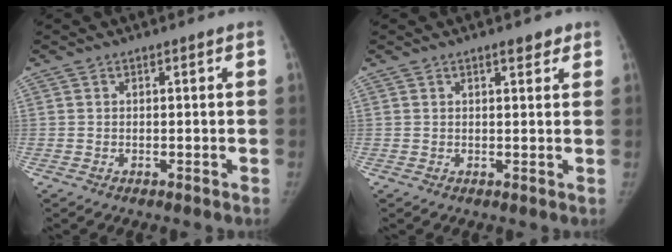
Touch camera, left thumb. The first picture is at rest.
{"total": 2.4, "force": [1.6, 0.9, 1.5], "torque": [-0.008, -0.007, 0.022]}